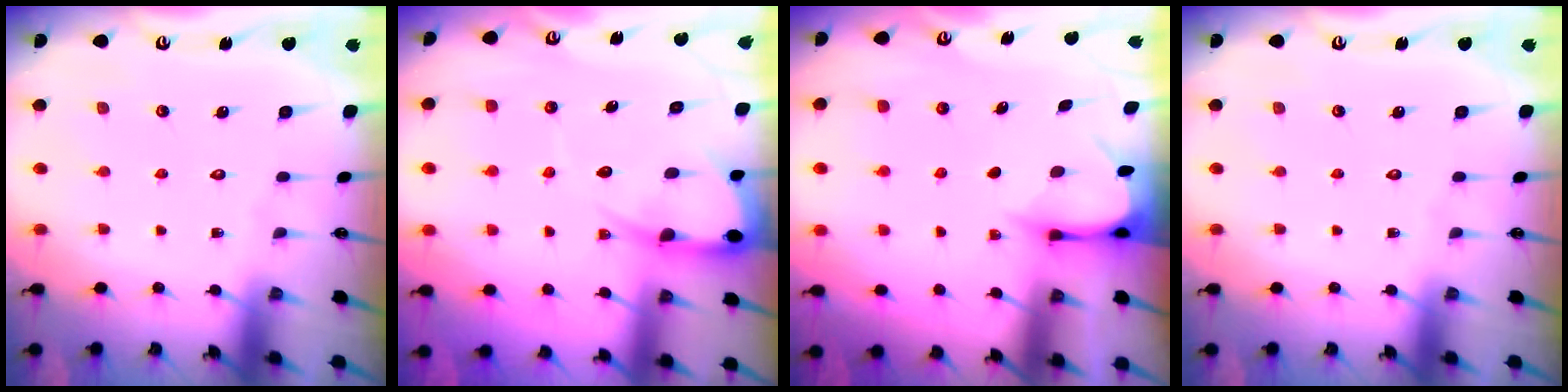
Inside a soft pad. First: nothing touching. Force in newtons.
{"total": 8.1, "press": 8.0, "slide": 1.1}
{"total": 3.5, "press": 3.4, "slide": 0.3}
{"total": 0.0}